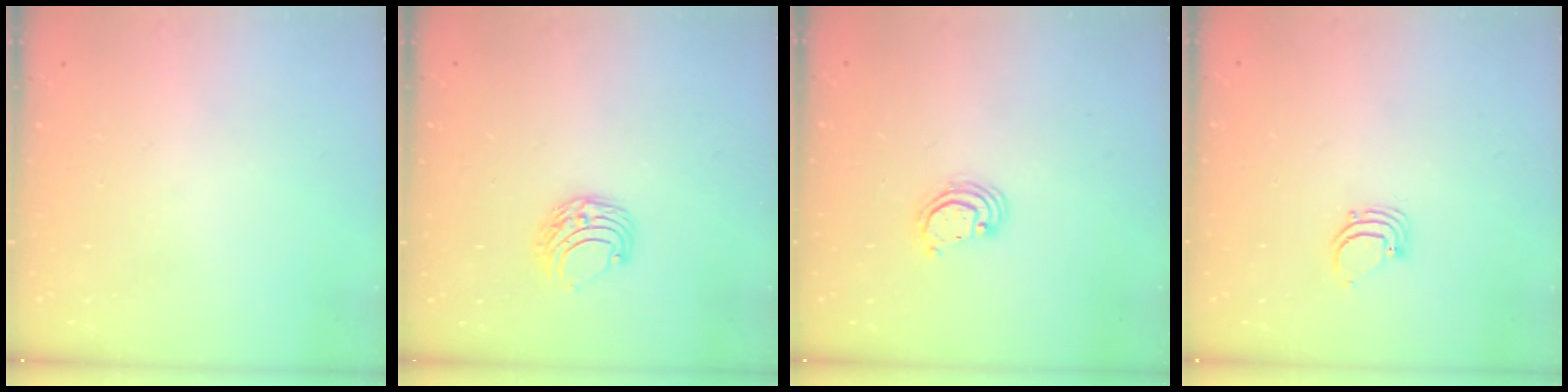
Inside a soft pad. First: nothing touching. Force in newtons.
{"total": 6.7, "press": 6.7, "slide": 0.7}
{"total": 2.8, "press": 2.8, "slide": 0.2}
{"total": 2.5, "press": 2.5, "slide": 0.1}